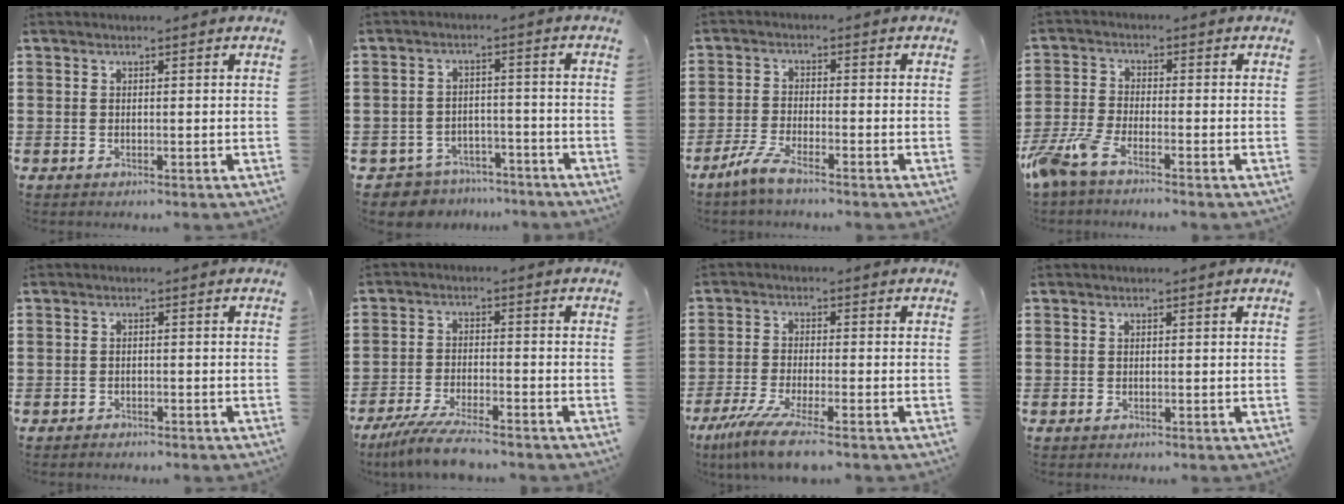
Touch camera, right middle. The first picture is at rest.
{"total": 4.2, "force": [-4.1, 0.9, -0.2], "torque": [-0.014, 0.001, -0.089]}
{"total": 4.1, "force": [-3.3, 0.2, 2.4], "torque": [-0.069, -0.011, -0.068]}
{"total": 5.5, "force": [-4.3, 1.0, 3.3], "torque": [-0.102, -0.017, -0.090]}
{"total": 1.1, "force": [-1.1, 0.2, 0.0], "torque": [-0.003, 0.000, -0.023]}
{"total": 6.3, "force": [-5.5, 0.3, 3.1], "torque": [-0.074, -0.016, -0.106]}
{"total": 6.5, "force": [-4.8, 0.3, 4.4], "torque": [-0.106, -0.024, -0.094]}
{"total": 0.0}